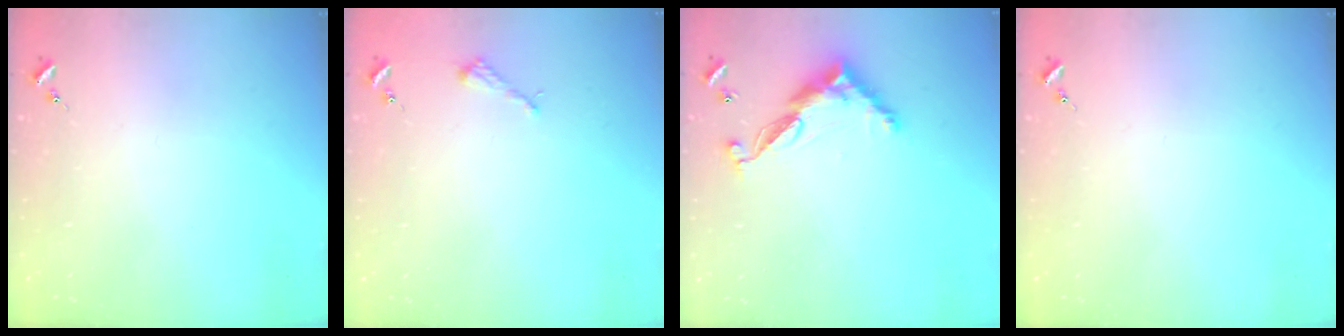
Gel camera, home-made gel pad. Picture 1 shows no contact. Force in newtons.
{"total": 2.6, "press": 2.6, "slide": 0.3}
{"total": 11.7, "press": 11.7, "slide": 0.3}
{"total": 0.0}